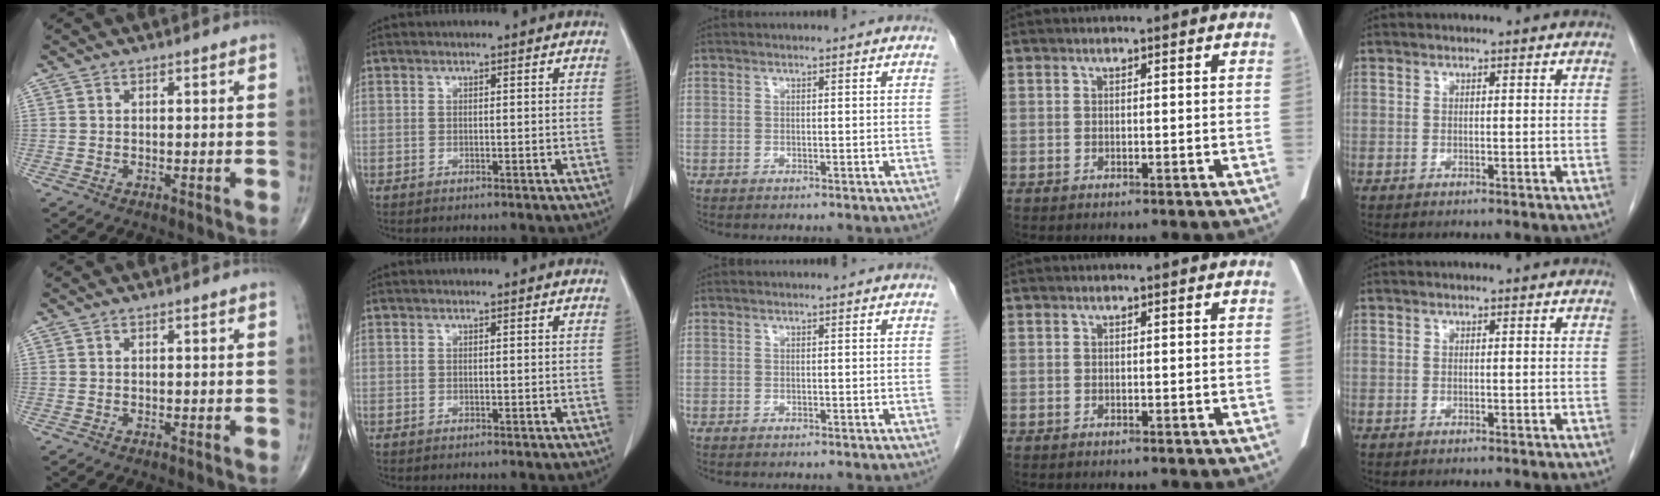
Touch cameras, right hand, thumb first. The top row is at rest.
{}